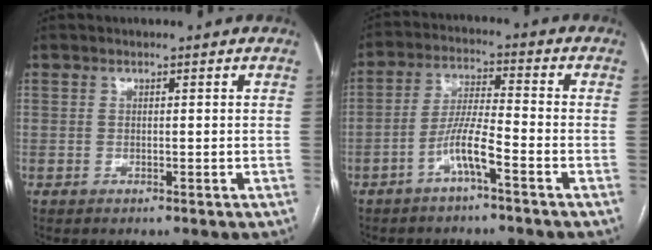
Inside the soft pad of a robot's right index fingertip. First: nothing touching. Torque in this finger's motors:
{"motor_torque": [0.89, -0.84, 0.63, 0.16]}